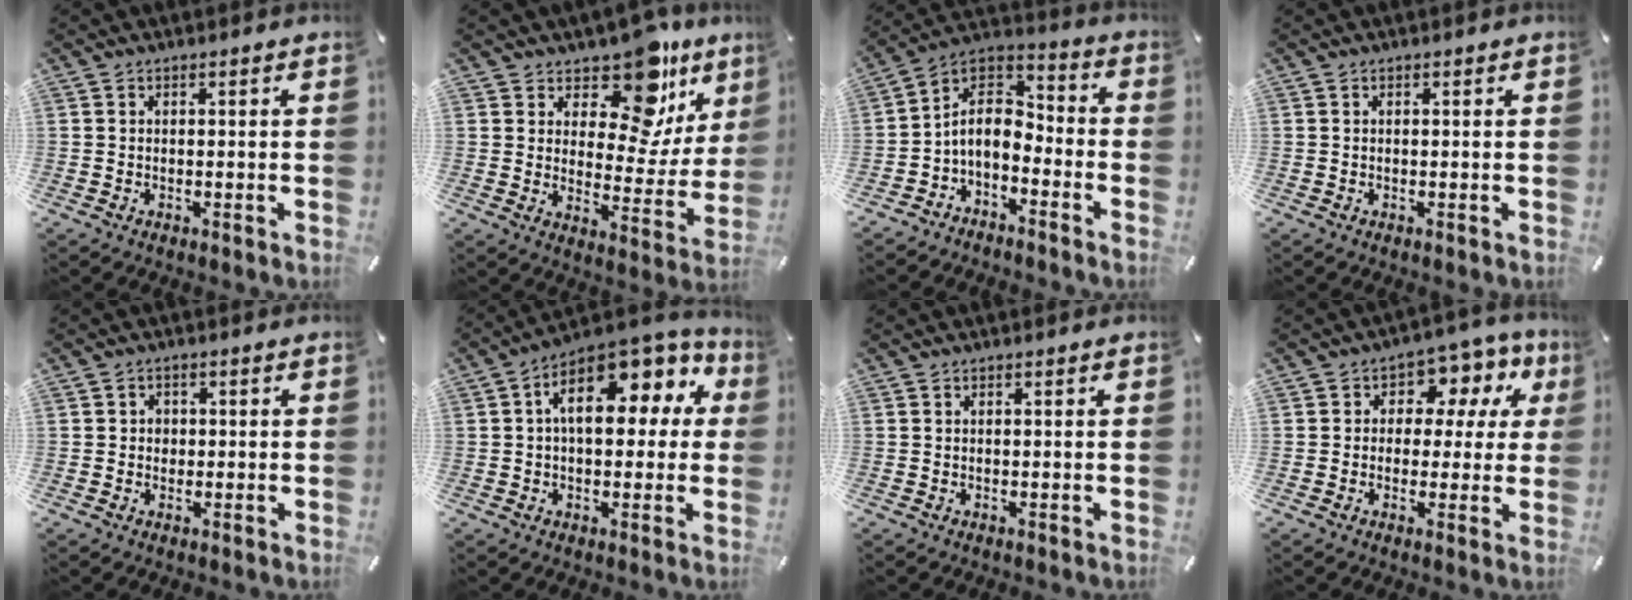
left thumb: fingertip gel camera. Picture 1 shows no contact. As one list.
[{"total": 15.1, "force": [10.7, 7.2, 7.8], "torque": [-0.116, -0.090, 0.183]}, {"total": 8.0, "force": [-3.4, 5.7, 4.6], "torque": [-0.100, 0.010, -0.065]}, {"total": 0.0}, {"total": 2.0, "force": [-0.2, 1.9, 0.7], "torque": [-0.006, 0.003, -0.008]}, {"total": 13.8, "force": [4.7, 7.8, 10.4], "torque": [-0.158, -0.016, 0.083]}, {"total": 0.0}, {"total": 8.1, "force": [2.3, 6.4, 4.5], "torque": [-0.063, -0.011, 0.038]}]